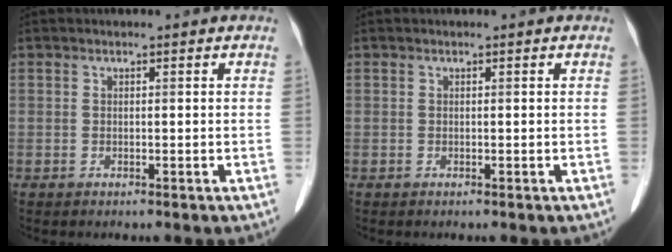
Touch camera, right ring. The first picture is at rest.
{"total": 0.0}